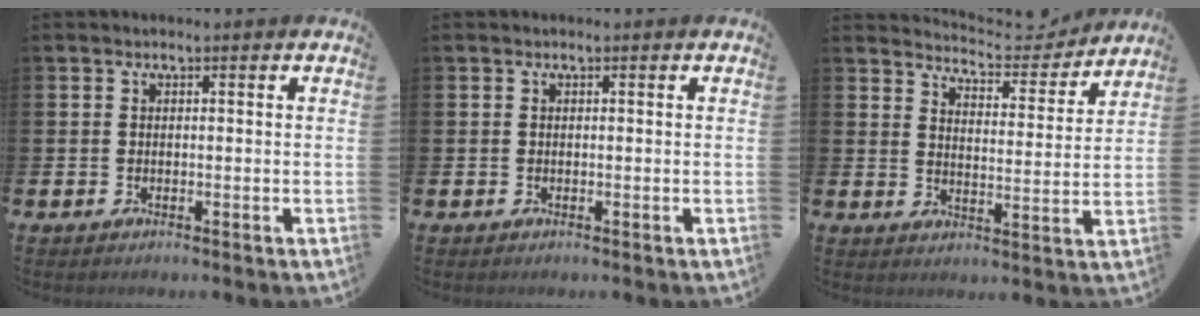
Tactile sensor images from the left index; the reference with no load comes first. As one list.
[{"total": 0.0}, {"total": 5.2, "force": [5.1, 0.9, 0.5], "torque": [-0.021, -0.041, 0.085]}]